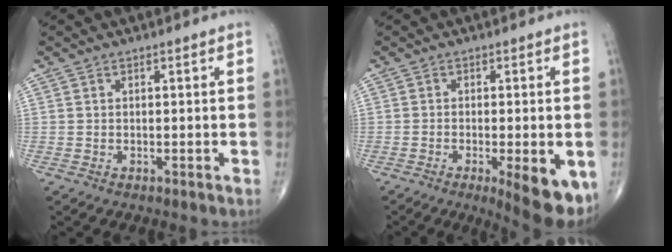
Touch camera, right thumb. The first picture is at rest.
{"total": 9.7, "force": [-3.7, 2.7, 8.6], "torque": [-0.108, -0.015, -0.050]}